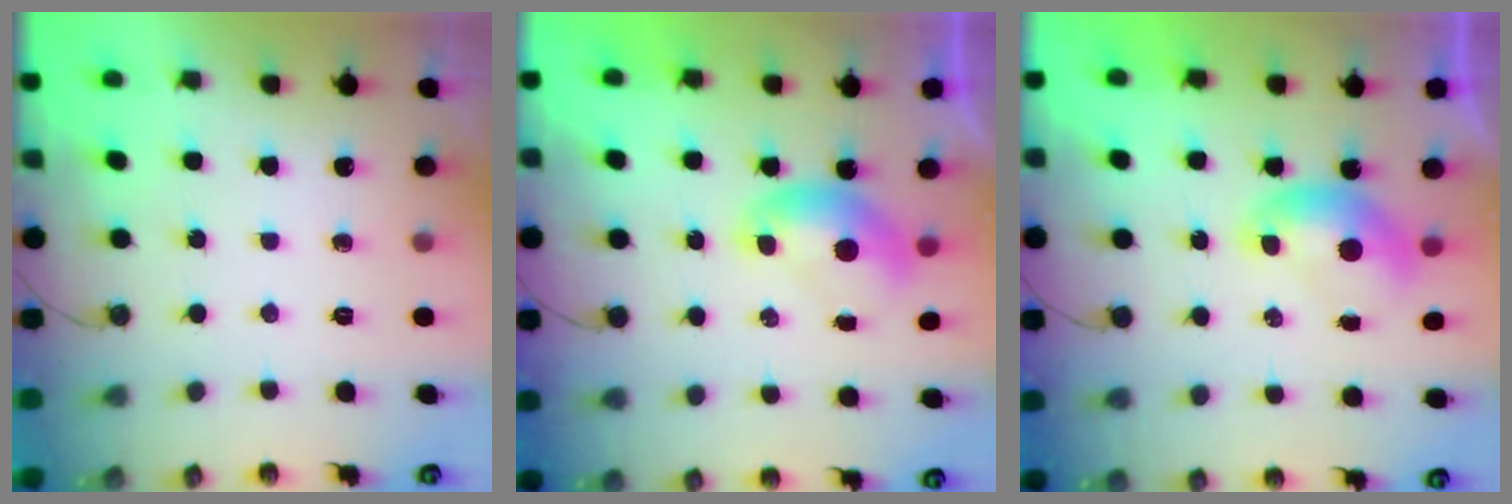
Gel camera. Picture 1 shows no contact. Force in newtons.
{"total": 0.0}
{"total": 0.0}